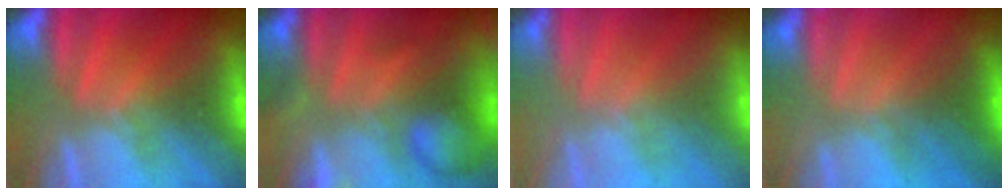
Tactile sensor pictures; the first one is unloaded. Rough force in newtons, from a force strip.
{"total": 7.2}
{"total": 2.7}
{"total": 2.8}